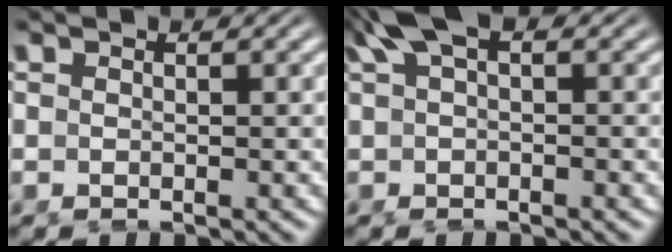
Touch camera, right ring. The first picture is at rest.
{"total": 3.4, "force": [1.6, 1.3, 2.7], "torque": [-0.067, 0.006, 0.030]}